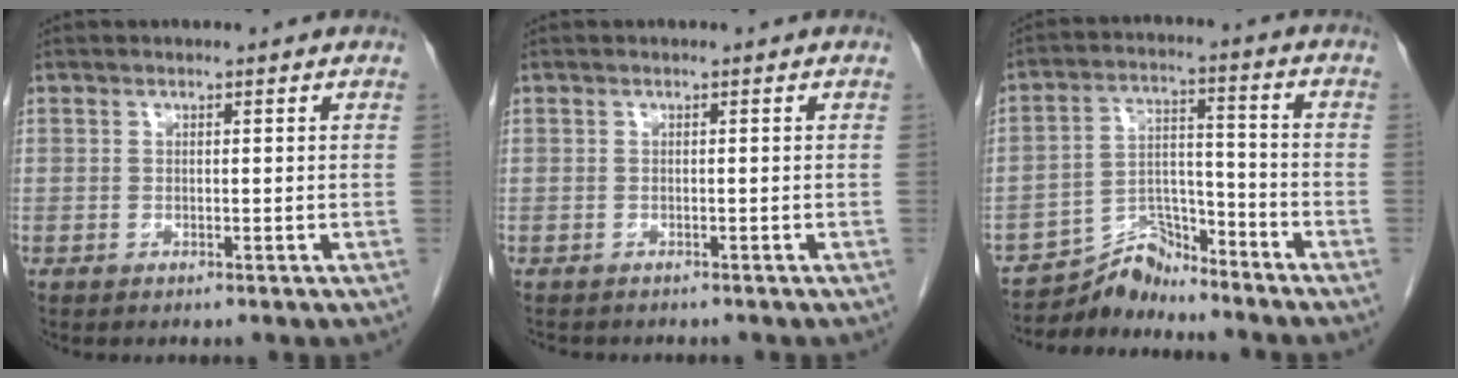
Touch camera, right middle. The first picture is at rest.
{"total": 3.8, "force": [-3.3, 1.4, 1.4], "torque": [-0.020, -0.005, -0.040]}
{"total": 7.4, "force": [-7.3, 1.3, -0.2], "torque": [0.007, 0.022, -0.132]}